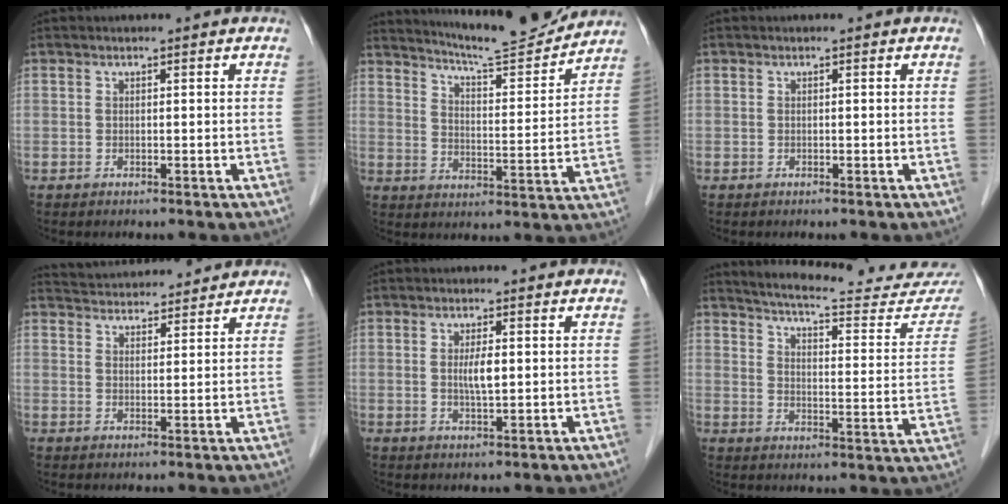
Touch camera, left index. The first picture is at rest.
{"total": 13.5, "force": [13.0, 0.0, 3.8], "torque": [-0.065, -0.010, 0.190]}
{"total": 0.0}
{"total": 10.0, "force": [9.6, 1.5, 2.0], "torque": [-0.032, 0.027, 0.140]}
{"total": 2.8, "force": [0.4, 0.4, 2.8], "torque": [-0.053, -0.002, 0.008]}
{"total": 22.2, "force": [21.0, 2.4, 6.9], "torque": [-0.092, -0.075, 0.255]}